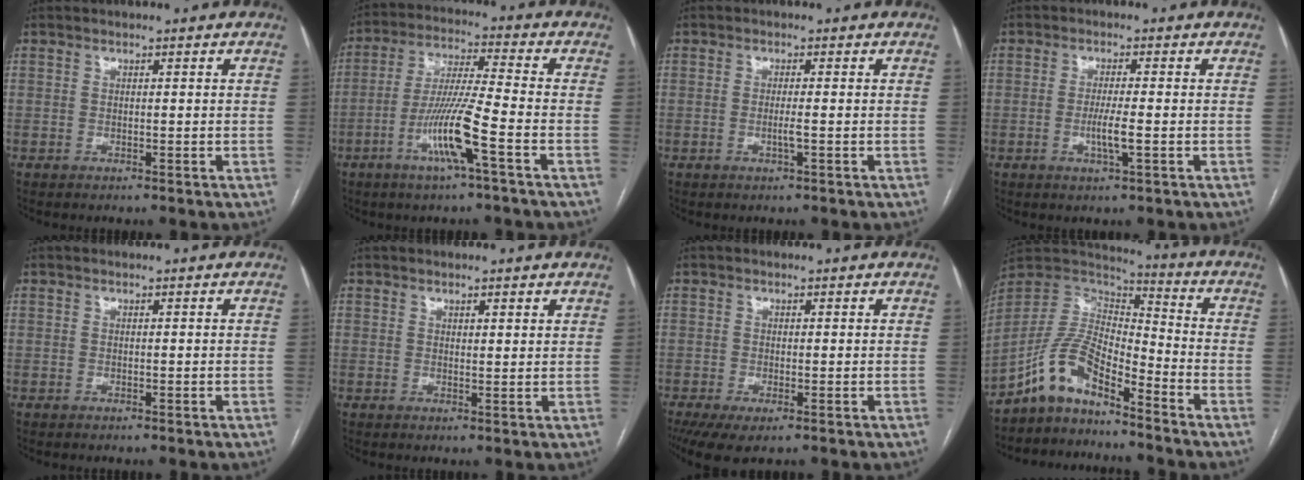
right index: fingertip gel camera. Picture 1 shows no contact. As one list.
[{"total": 10.8, "force": [-4.5, -0.4, 9.8], "torque": [-0.193, -0.006, -0.089]}, {"total": 1.7, "force": [-0.4, -0.2, 1.7], "torque": [-0.033, -0.002, -0.008]}, {"total": 3.6, "force": [-0.9, 0.0, 3.5], "torque": [-0.069, -0.006, -0.016]}, {"total": 0.0}, {"total": 1.8, "force": [1.4, 0.4, 1.0], "torque": [-0.017, -0.002, 0.021]}, {"total": 4.4, "force": [-2.4, 1.5, 3.4], "torque": [-0.059, -0.013, -0.039]}, {"total": 10.0, "force": [-7.4, 3.0, 5.9], "torque": [-0.133, 0.028, -0.146]}]